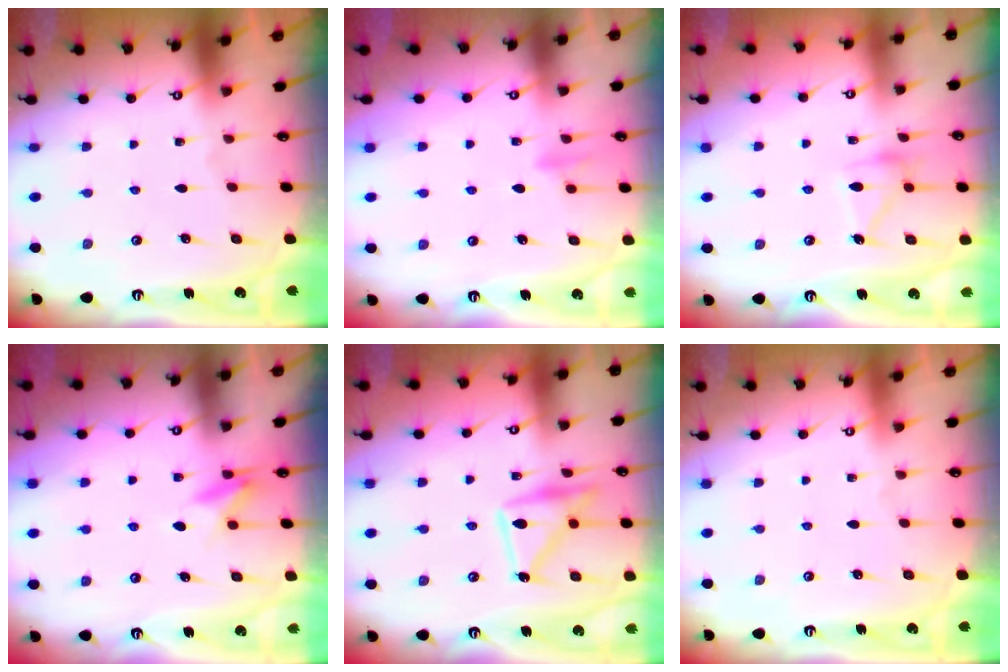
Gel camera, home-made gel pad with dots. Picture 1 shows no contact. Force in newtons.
{"total": 8.7, "press": 8.6, "slide": 1.3}
{"total": 12.9, "press": 12.9, "slide": 0.7}
{"total": 8.2, "press": 8.0, "slide": 1.9}
{"total": 15.5, "press": 15.5, "slide": 0.9}
{"total": 3.9, "press": 3.9, "slide": 0.1}